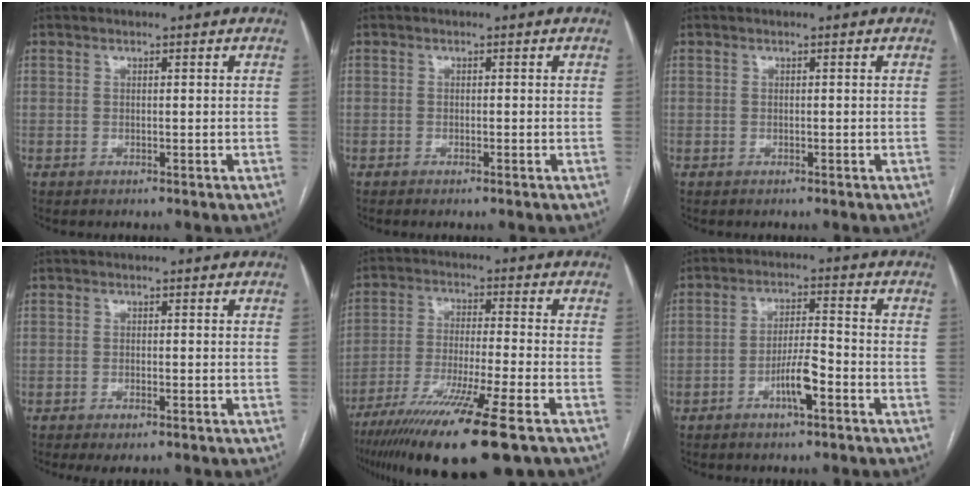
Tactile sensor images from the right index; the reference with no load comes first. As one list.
[{"total": 0.6, "force": [-0.4, -0.1, 0.5], "torque": [-0.011, 0.000, -0.006]}, {"total": 0.0}, {"total": 1.9, "force": [-1.0, 0.4, 1.5], "torque": [-0.028, -0.003, -0.012]}, {"total": 16.9, "force": [-10.9, 0.0, 12.9], "torque": [-0.225, -0.049, -0.186]}, {"total": 5.7, "force": [-2.8, 0.9, 5.0], "torque": [-0.094, 0.004, -0.050]}]